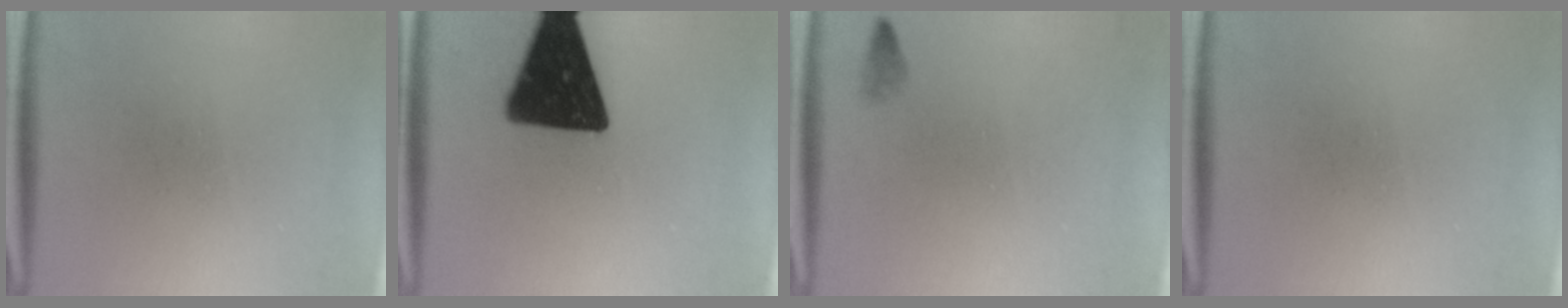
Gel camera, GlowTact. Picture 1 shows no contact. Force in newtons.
{"total": 19.5}
{"total": 0.8}
{"total": 0.0}